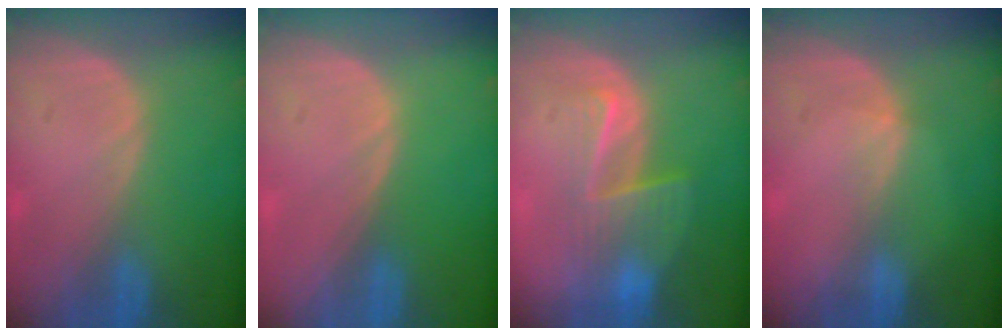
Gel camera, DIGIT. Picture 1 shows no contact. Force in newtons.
{"total": 0.0}
{"total": 6.5, "press": 6.0, "slide": 2.4}
{"total": 1.3, "press": 0.9, "slide": 0.9}